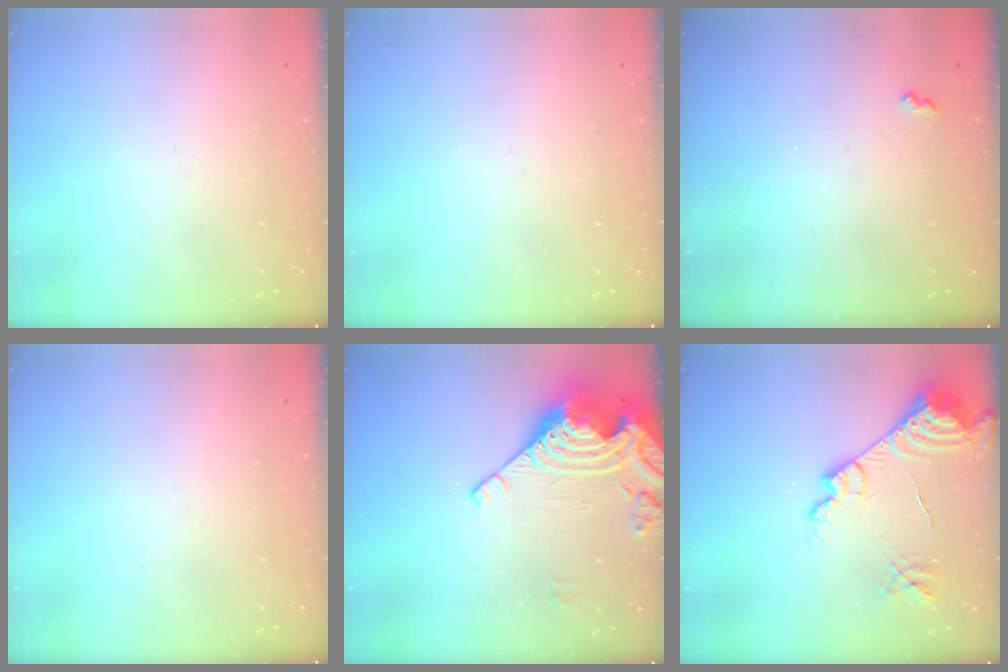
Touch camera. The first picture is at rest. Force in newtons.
{"total": 0.0}
{"total": 2.9, "press": 2.9, "slide": 0.5}
{"total": 0.0}
{"total": 15.1, "press": 15.0, "slide": 1.5}
{"total": 14.9, "press": 14.8, "slide": 1.5}